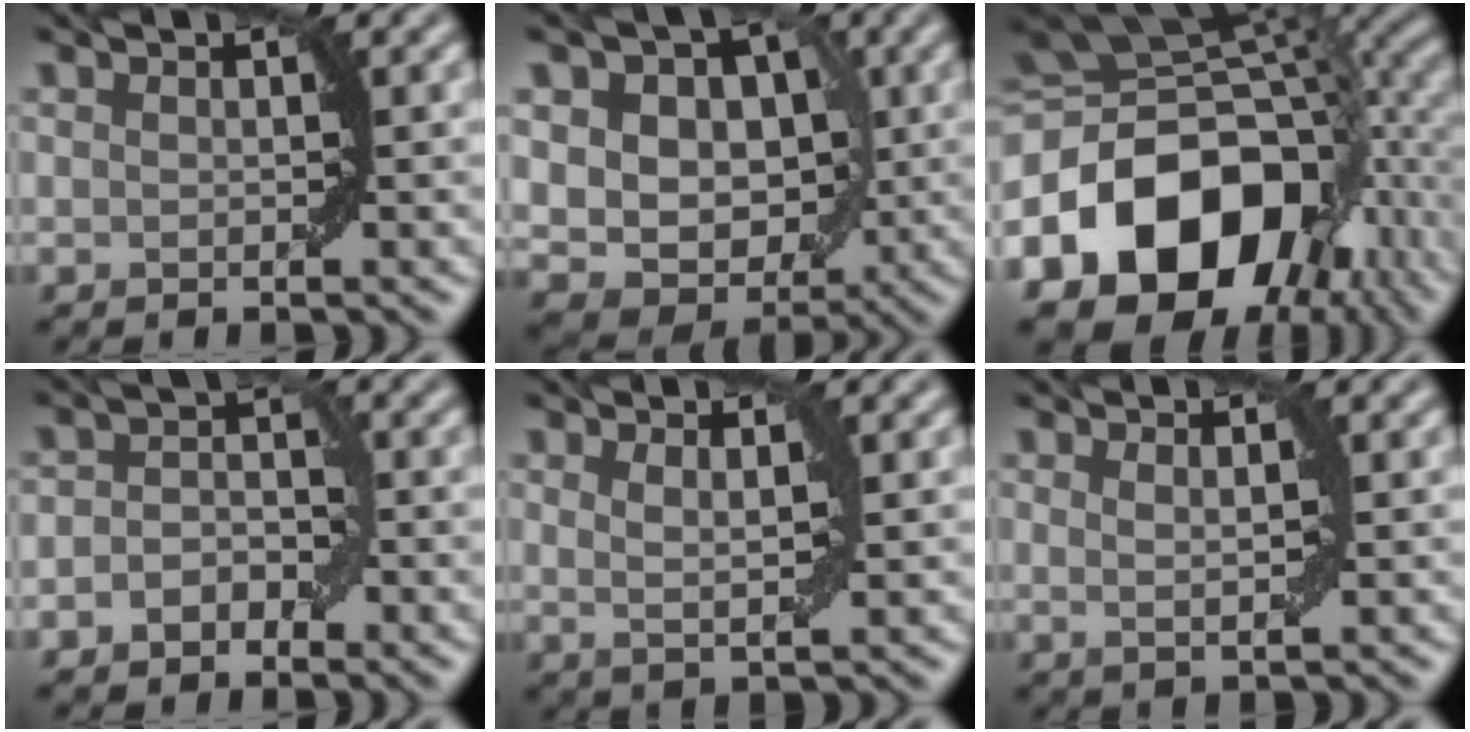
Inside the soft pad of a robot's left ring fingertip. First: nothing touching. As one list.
[{"total": 11.0, "force": [2.2, 8.6, 6.5], "torque": [-0.055, 0.032, 0.014]}, {"total": 17.2, "force": [-5.7, 12.5, 10.4], "torque": [-0.194, -0.013, -0.096]}, {"total": 2.6, "force": [-1.2, 1.9, 1.3], "torque": [-0.020, 0.007, -0.024]}, {"total": 2.1, "force": [0.9, 0.5, 1.8], "torque": [-0.027, -0.003, 0.016]}, {"total": 1.5, "force": [0.5, 0.3, 1.4], "torque": [-0.022, -0.001, 0.008]}]